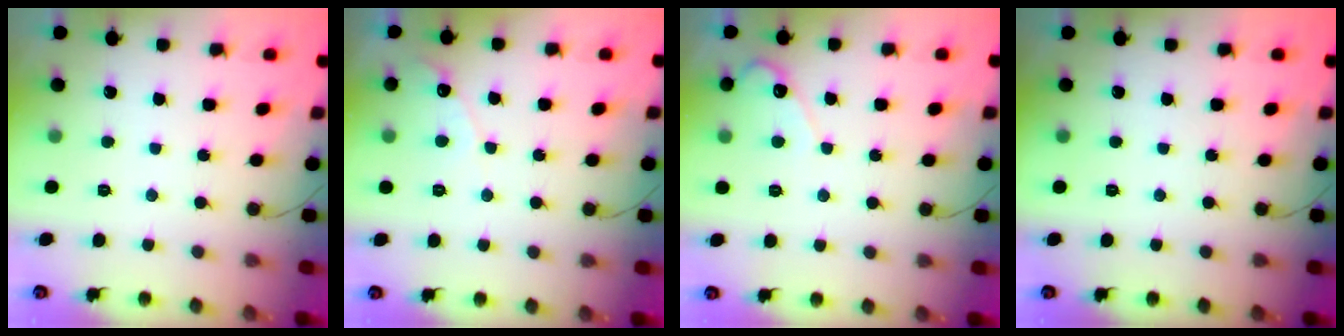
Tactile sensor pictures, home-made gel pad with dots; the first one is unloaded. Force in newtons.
{"total": 4.7, "press": 4.7, "slide": 0.2}
{"total": 3.5, "press": 3.5, "slide": 0.3}
{"total": 0.0}